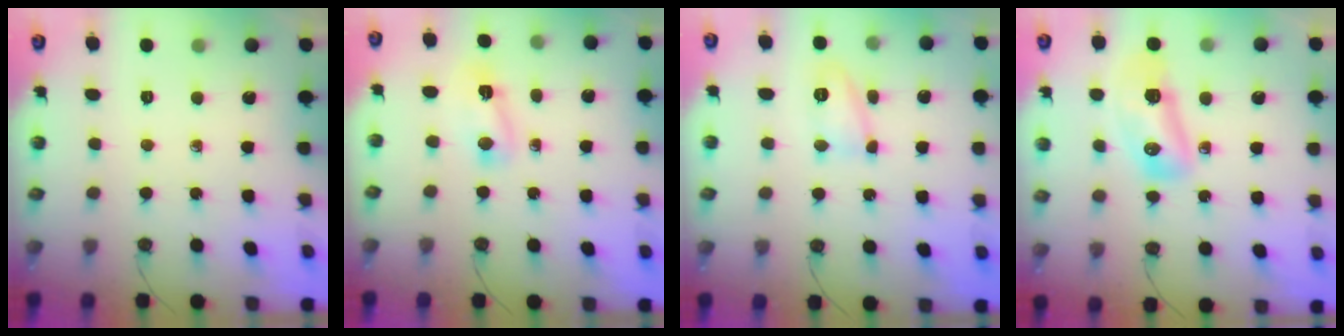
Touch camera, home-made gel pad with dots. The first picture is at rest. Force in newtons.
{"total": 3.9, "press": 3.8, "slide": 0.4}
{"total": 9.2, "press": 9.2, "slide": 1.2}
{"total": 20.0, "press": 14.4, "slide": 13.8}